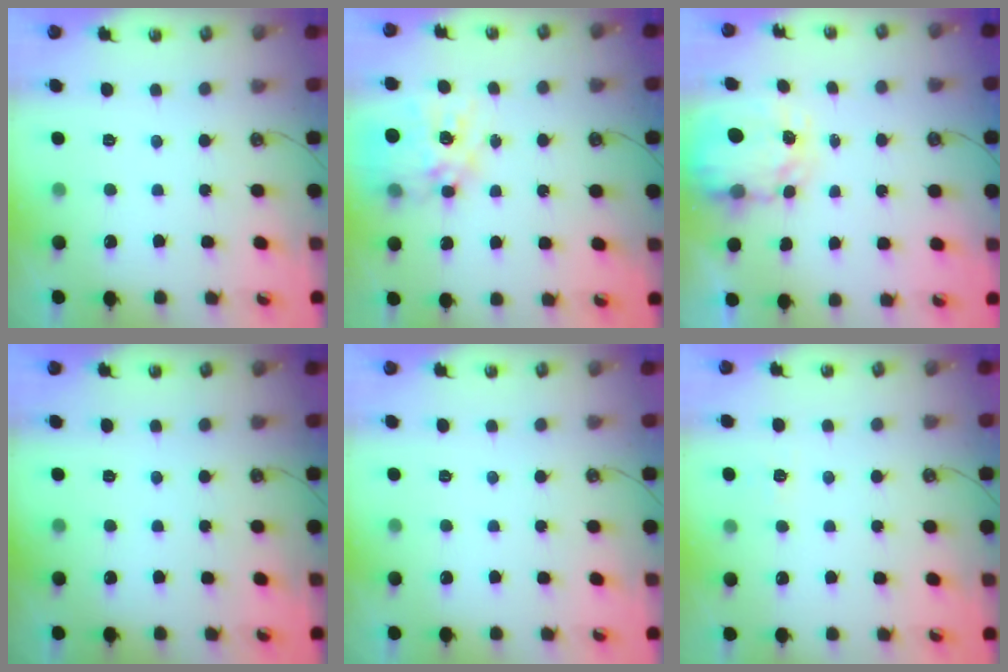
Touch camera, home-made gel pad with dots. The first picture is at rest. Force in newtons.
{"total": 15.9, "press": 15.8, "slide": 1.6}
{"total": 4.0, "press": 4.0, "slide": 0.2}
{"total": 0.0}
{"total": 0.0}
{"total": 2.7, "press": 2.7, "slide": 0.4}